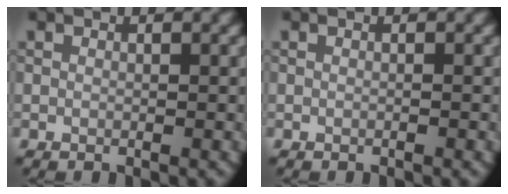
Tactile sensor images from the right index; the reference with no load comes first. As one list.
[{"total": 0.0}]